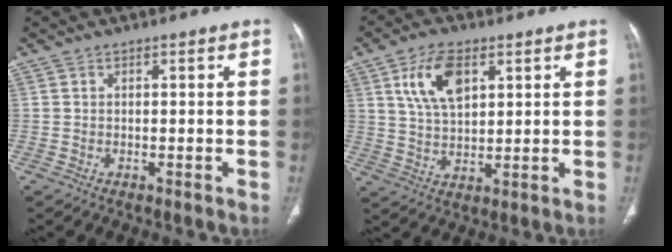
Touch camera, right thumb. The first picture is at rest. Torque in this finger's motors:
{"motor_torque": [1.19, 1.24, 0.48, -0.32, 0.07]}